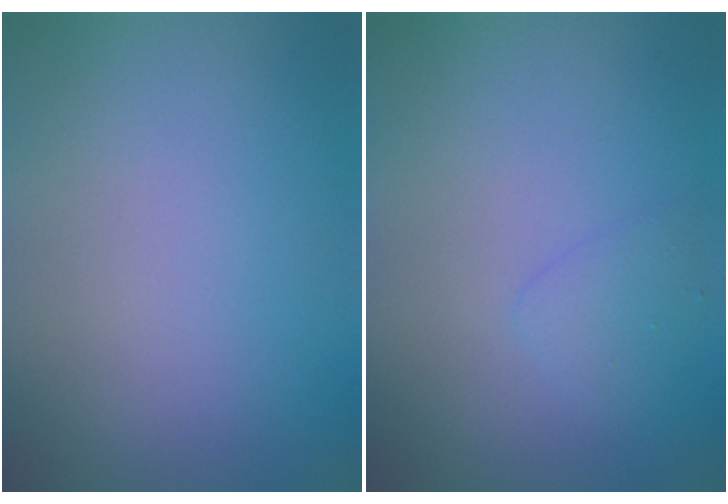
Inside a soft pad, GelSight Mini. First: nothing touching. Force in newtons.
{"total": 1.3, "press": 1.3, "slide": 0.1}